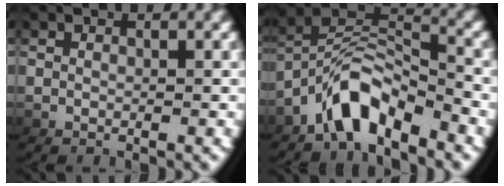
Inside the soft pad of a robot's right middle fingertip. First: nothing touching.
{"total": 5.1, "force": [-2.6, 2.9, 3.3], "torque": [-0.076, -0.006, -0.041]}